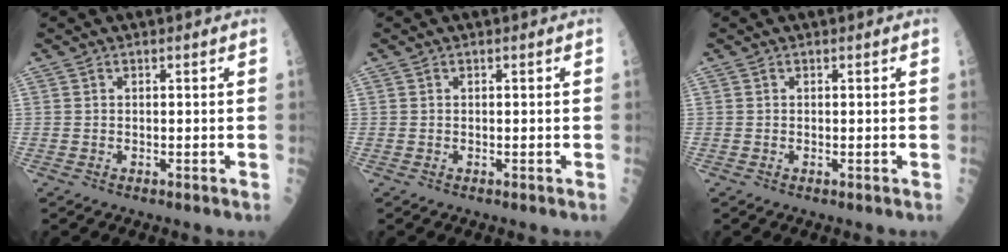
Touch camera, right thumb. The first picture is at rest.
{"total": 0.0}
{"total": 0.0}